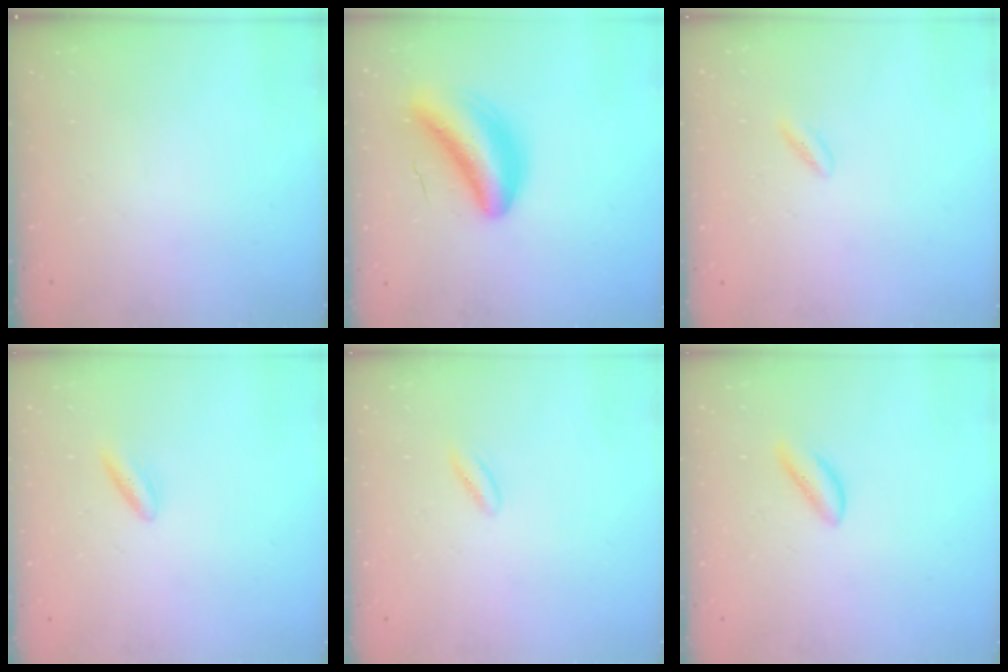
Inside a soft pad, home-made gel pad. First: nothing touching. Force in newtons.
{"total": 7.4, "press": 6.9, "slide": 2.8}
{"total": 2.1, "press": 2.0, "slide": 0.8}
{"total": 2.5, "press": 2.1, "slide": 1.3}
{"total": 2.6, "press": 2.4, "slide": 1.1}
{"total": 2.0, "press": 1.9, "slide": 0.6}